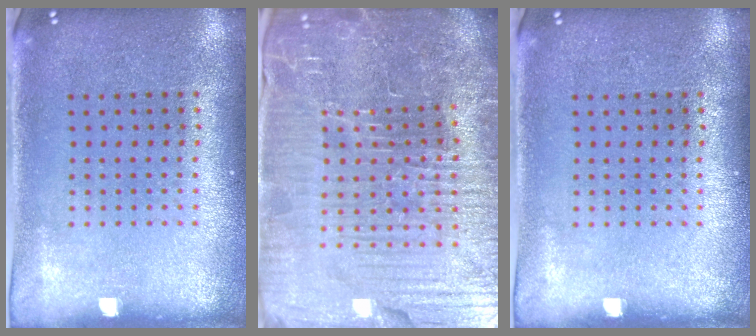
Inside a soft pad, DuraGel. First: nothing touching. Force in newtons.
{"total": 7.4, "press": 6.5, "slide": 3.5}
{"total": 0.0}